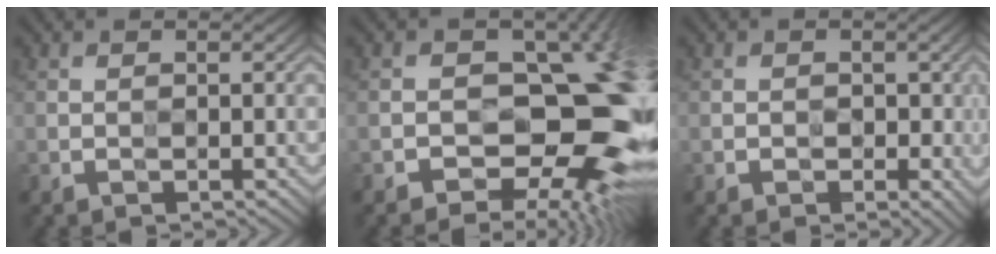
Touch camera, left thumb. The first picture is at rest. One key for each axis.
{"total": 12.2, "fx": -3.1, "fy": 7.3, "fz": 9.3, "tx": -0.077, "ty": -0.004, "tz": -0.057}
{"total": 1.4, "fx": -0.2, "fy": 1.3, "fz": 0.6, "tx": -0.008, "ty": -0.010, "tz": -0.004}